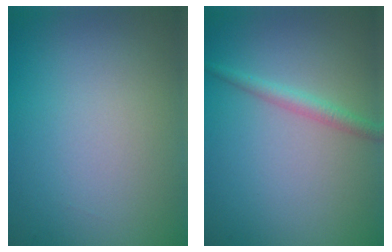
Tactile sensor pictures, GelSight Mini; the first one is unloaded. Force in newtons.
{"total": 1.7, "press": 1.7, "slide": 0.0}